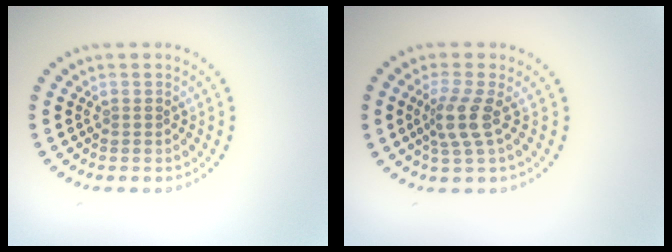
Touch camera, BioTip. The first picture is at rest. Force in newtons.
{"total": 2.7, "press": 2.1, "slide": 1.8}